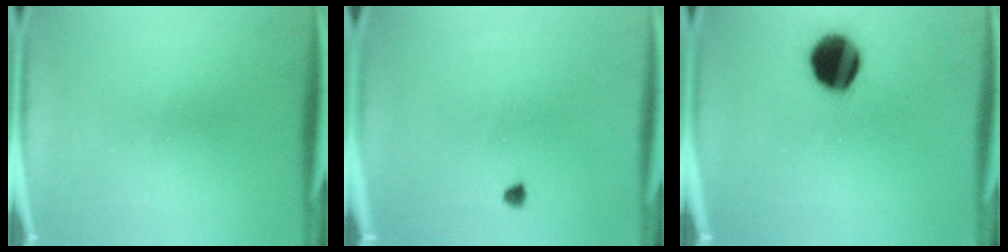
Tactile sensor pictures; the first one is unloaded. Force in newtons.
{"total": 1.0}
{"total": 13.4}